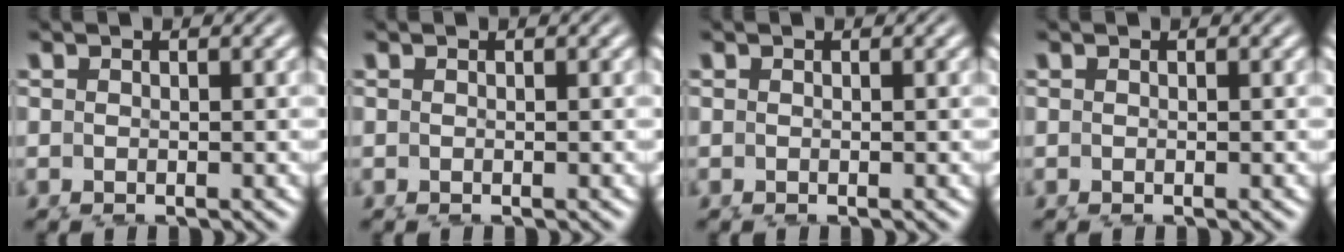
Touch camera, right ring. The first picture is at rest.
{"total": 0.0}
{"total": 0.0}
{"total": 0.0}